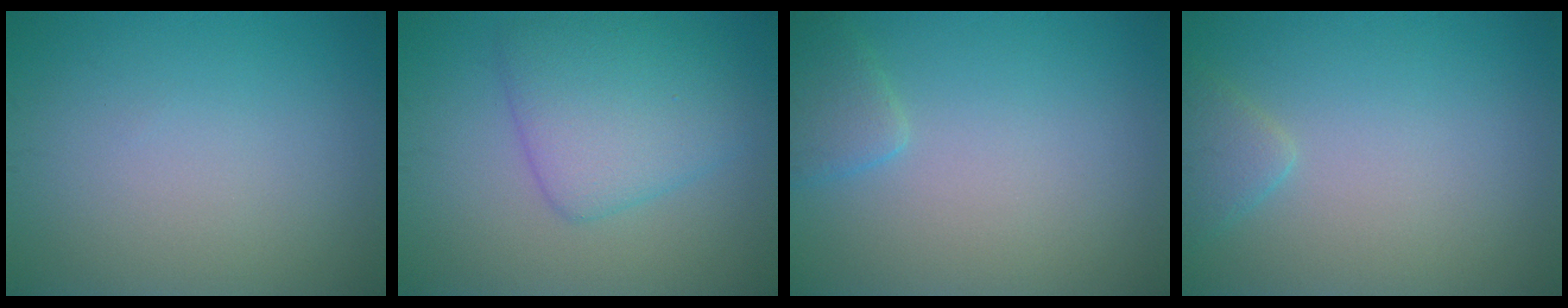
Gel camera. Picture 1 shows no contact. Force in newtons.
{"total": 5.4, "press": 5.4, "slide": 0.1}
{"total": 1.9, "press": 1.9, "slide": 0.1}
{"total": 1.7, "press": 1.7, "slide": 0.1}